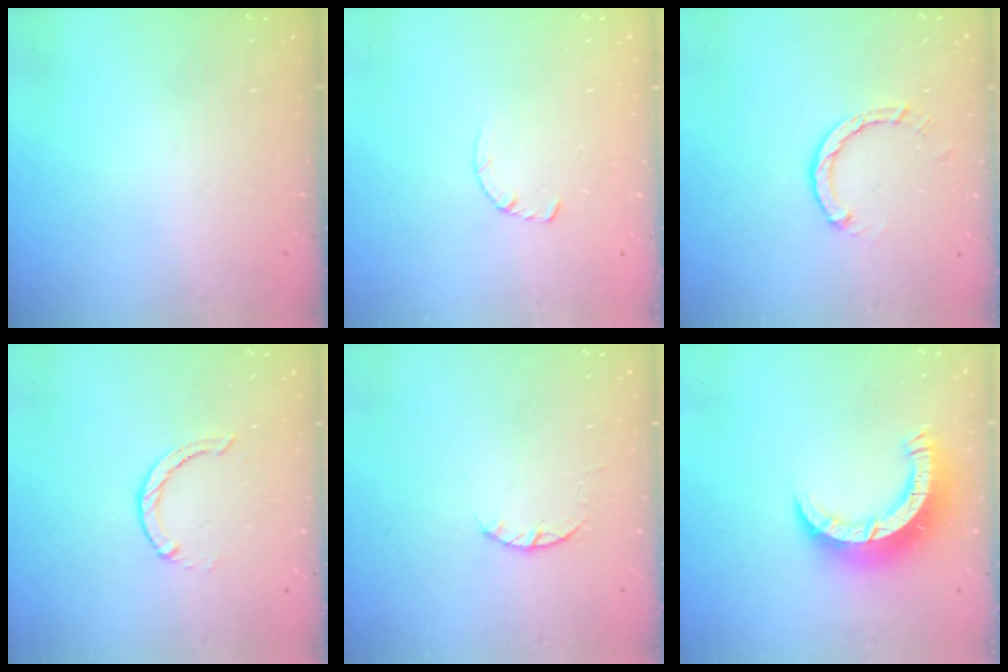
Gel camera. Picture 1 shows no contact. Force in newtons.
{"total": 2.8, "press": 2.8, "slide": 0.4}
{"total": 3.0, "press": 3.0, "slide": 0.3}
{"total": 0.6, "press": 0.6, "slide": 0.2}
{"total": 2.3, "press": 2.3, "slide": 0.4}
{"total": 10.6, "press": 10.5, "slide": 1.4}